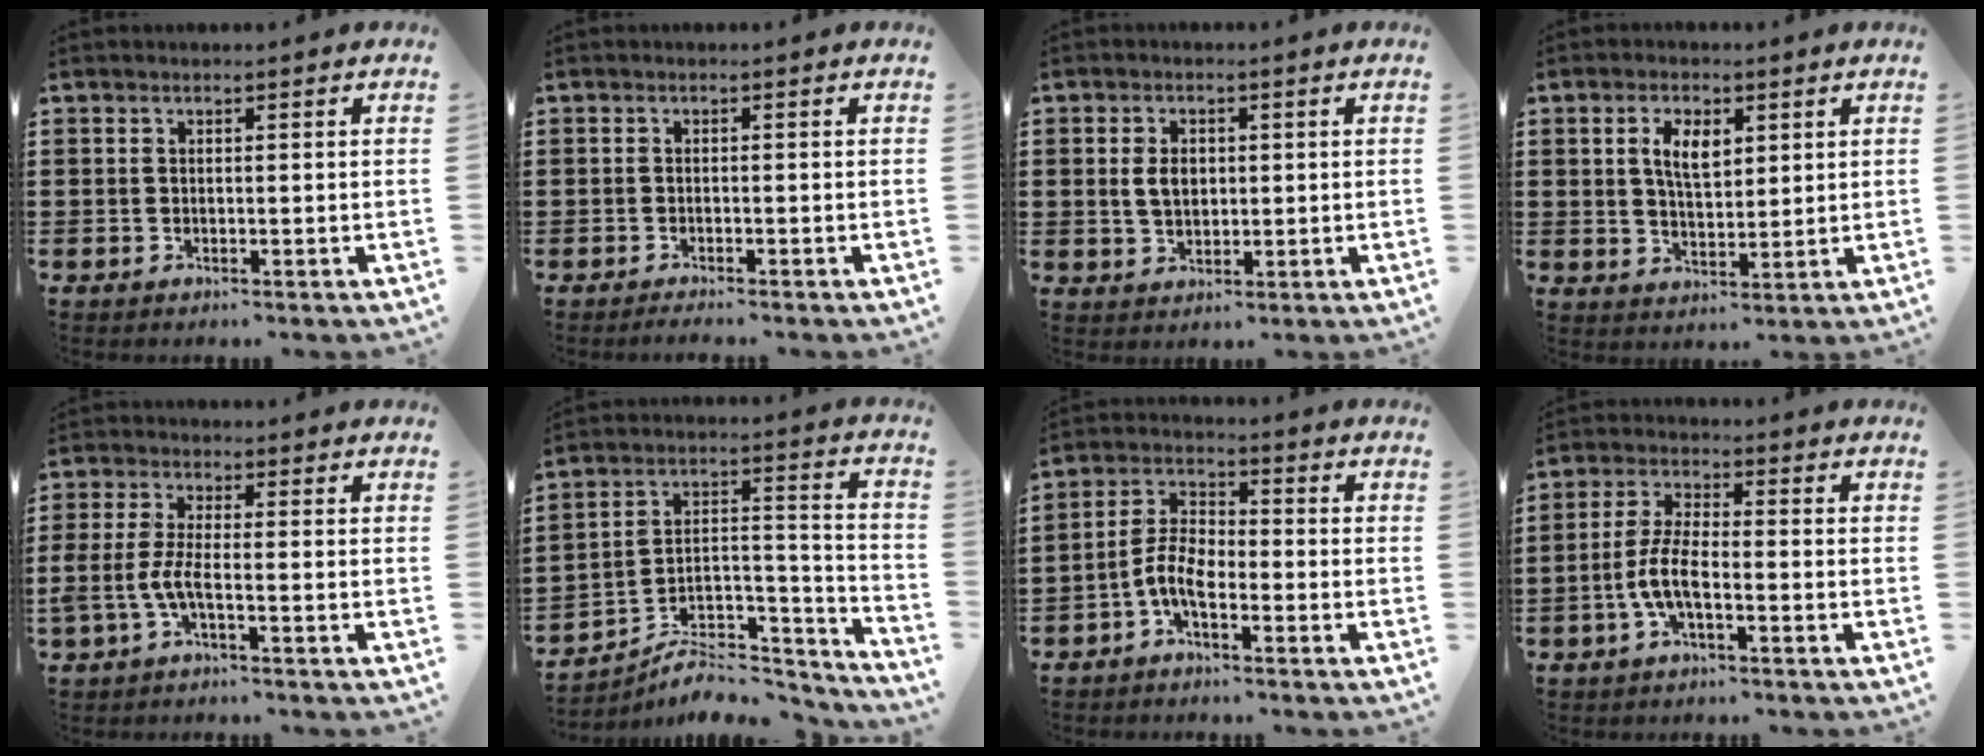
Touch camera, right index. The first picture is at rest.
{"total": 0.9, "force": [-0.9, 0.0, 0.1], "torque": [-0.004, -0.001, -0.018]}
{"total": 3.9, "force": [0.4, 2.6, 2.8], "torque": [-0.060, 0.005, 0.003]}
{"total": 4.9, "force": [1.7, 2.5, 3.8], "torque": [-0.076, 0.007, 0.027]}
{"total": 4.3, "force": [-1.8, 0.9, 3.8], "torque": [-0.093, -0.009, -0.042]}
{"total": 6.0, "force": [-5.0, 2.5, 2.1], "torque": [-0.030, 0.008, -0.093]}
{"total": 6.0, "force": [-2.9, 2.7, 4.5], "torque": [-0.112, 0.003, -0.063]}
{"total": 6.0, "force": [-2.3, 1.9, 5.2], "torque": [-0.128, -0.010, -0.052]}